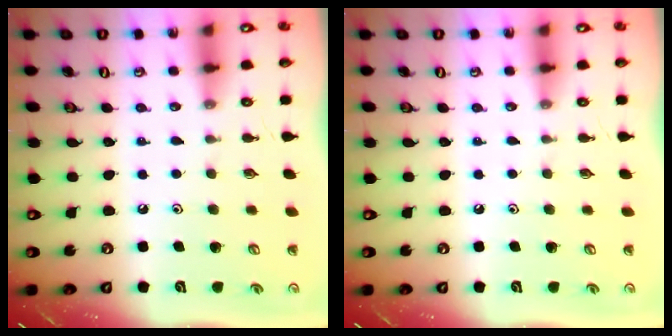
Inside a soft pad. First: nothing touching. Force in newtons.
{"total": 0.0}